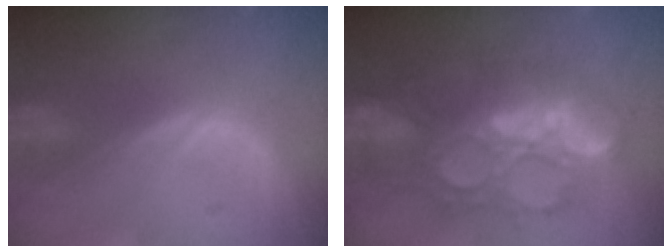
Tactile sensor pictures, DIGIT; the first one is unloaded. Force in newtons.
{"total": 11.8, "press": 11.7, "slide": 1.3}